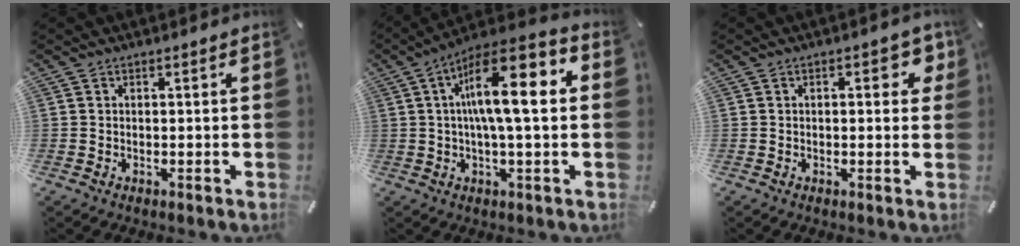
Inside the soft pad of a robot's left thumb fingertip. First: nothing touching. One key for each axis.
{"total": 16.1, "fx": 3.0, "fy": 4.7, "fz": 15.1, "tx": -0.248, "ty": -0.010, "tz": 0.042}
{"total": 4.6, "fx": 1.1, "fy": 2.2, "fz": 3.9, "tx": -0.049, "ty": 0.000, "tz": 0.010}